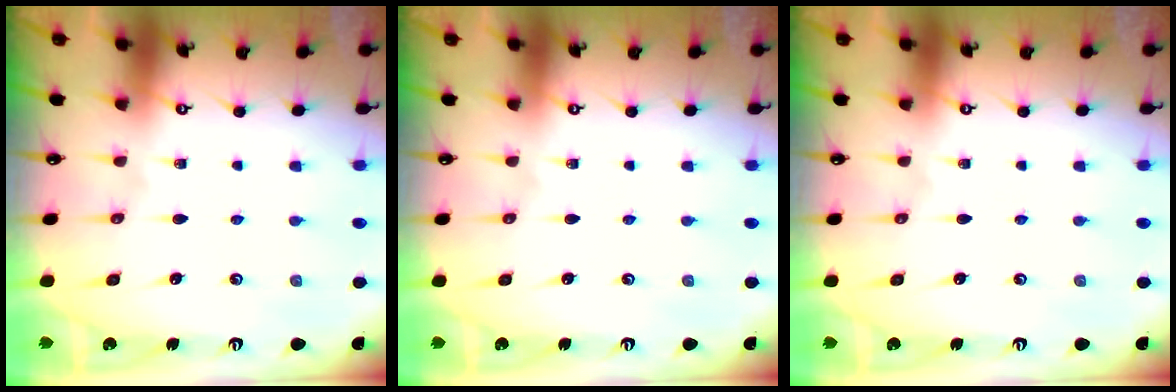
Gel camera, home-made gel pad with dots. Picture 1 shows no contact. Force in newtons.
{"total": 0.0}
{"total": 0.0}